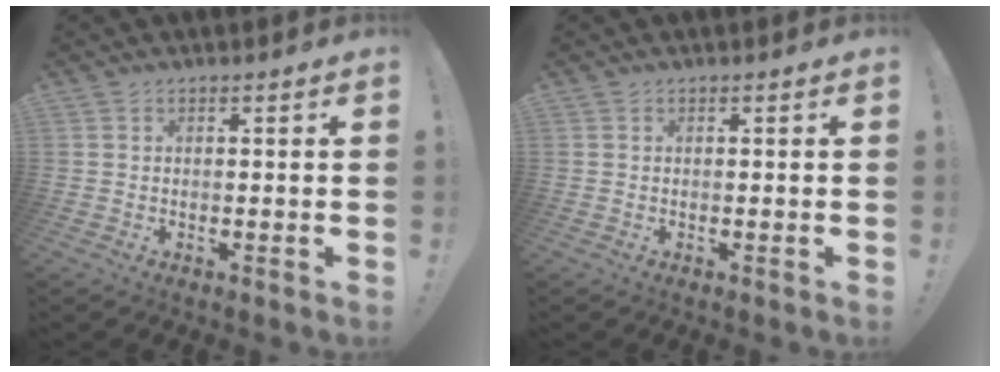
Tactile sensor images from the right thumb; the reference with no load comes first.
{"total": 0.0}